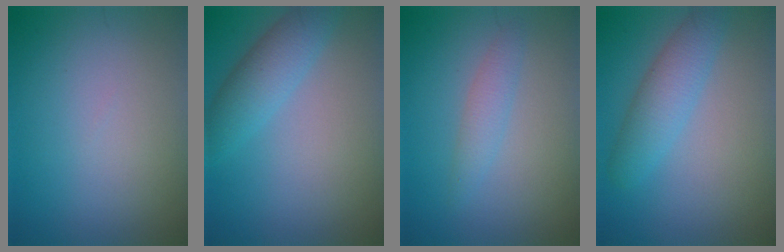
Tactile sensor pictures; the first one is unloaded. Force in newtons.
{"total": 3.6, "press": 3.6, "slide": 0.0}
{"total": 1.8, "press": 1.8, "slide": 0.1}
{"total": 3.7, "press": 3.6, "slide": 0.2}